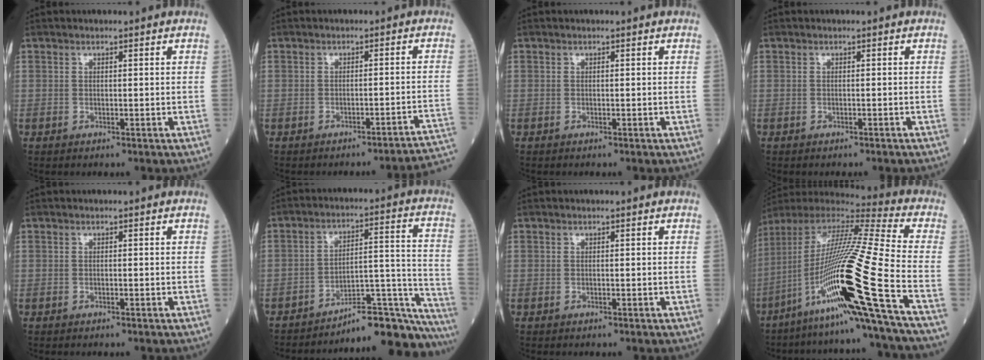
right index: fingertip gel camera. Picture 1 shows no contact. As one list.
[{"total": 7.2, "force": [-6.7, -1.4, 2.2], "torque": [0.000, 0.003, -0.075]}, {"total": 0.0}, {"total": 0.6, "force": [-0.6, 0.0, 0.2], "torque": [-0.004, -0.001, -0.008]}, {"total": 0.0}, {"total": 16.8, "force": [-16.3, 1.1, 3.7], "torque": [-0.008, 0.064, -0.227]}, {"total": 0.0}, {"total": 25.0, "force": [-10.6, -1.7, 22.5], "torque": [-0.416, -0.029, -0.197]}]